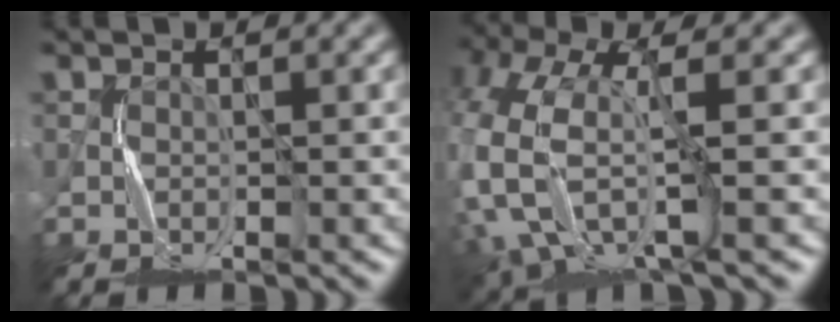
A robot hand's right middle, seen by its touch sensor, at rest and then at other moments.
{"total": 8.9, "force": [-0.1, 4.9, 7.4], "torque": [-0.185, -0.020, -0.003]}